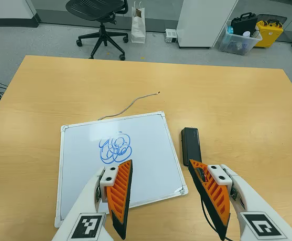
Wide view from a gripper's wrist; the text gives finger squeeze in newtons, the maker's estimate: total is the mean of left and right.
{"total": 0.0}